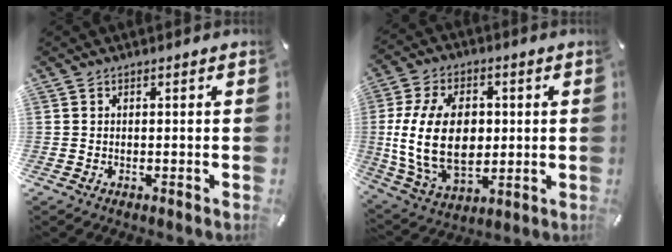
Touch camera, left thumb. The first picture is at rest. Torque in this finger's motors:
{"motor_torque": [0.45, 1.77, 2.52, -0.04, 0.35]}